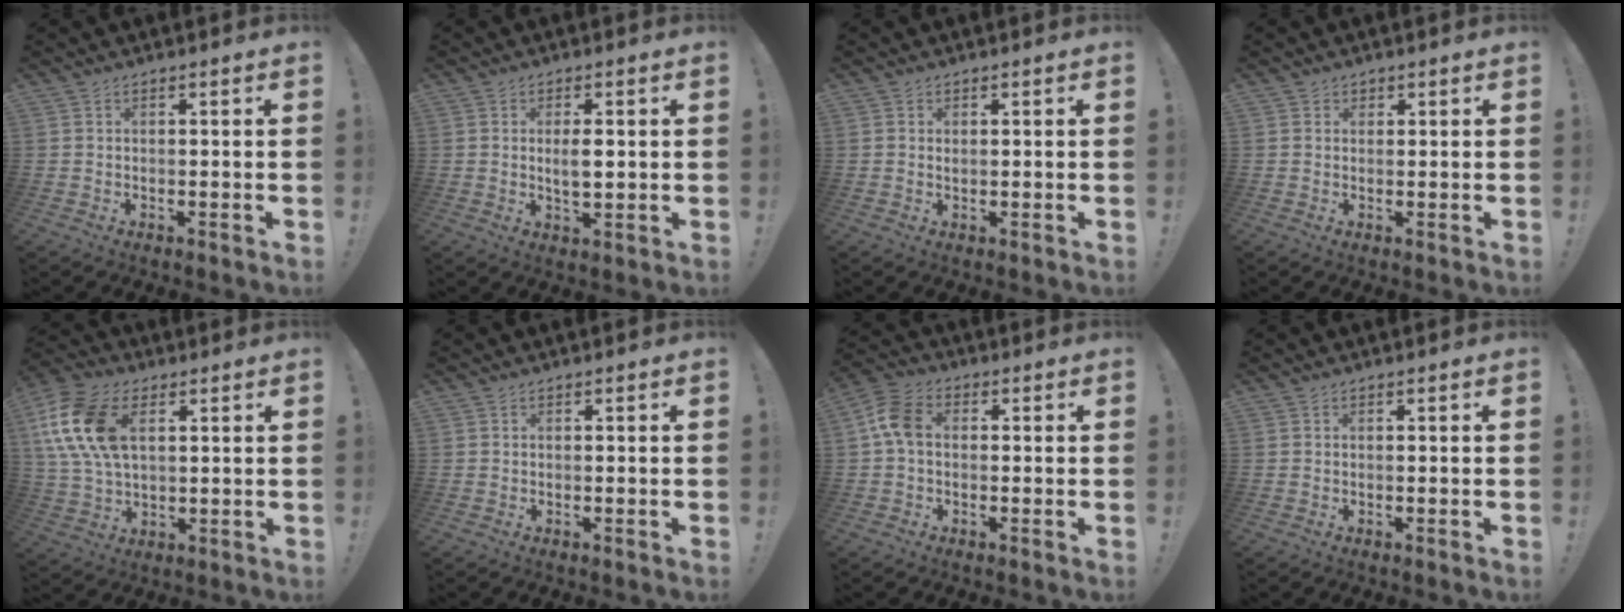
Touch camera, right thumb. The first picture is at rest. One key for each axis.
{"total": 4.6, "fx": 0.7, "fy": 1.8, "fz": 4.2, "tx": -0.063, "ty": -0.010, "tz": 0.005}
{"total": 0.6, "fx": 0.3, "fy": 0.5, "fz": 0.2, "tx": 0.000, "ty": 0.000, "tz": 0.006}
{"total": 1.2, "fx": 0.6, "fy": 0.9, "fz": 0.3, "tx": -0.004, "ty": -0.001, "tz": 0.011}
{"total": 18.1, "fx": 5.3, "fy": 11.9, "fz": 12.7, "tx": -0.265, "ty": -0.004, "tz": 0.100}
{"total": 0.0}
{"total": 8.4, "fx": 0.5, "fy": 5.7, "fz": 6.1, "tx": -0.120, "ty": 0.012, "tz": 0.014}
{"total": 0.0}